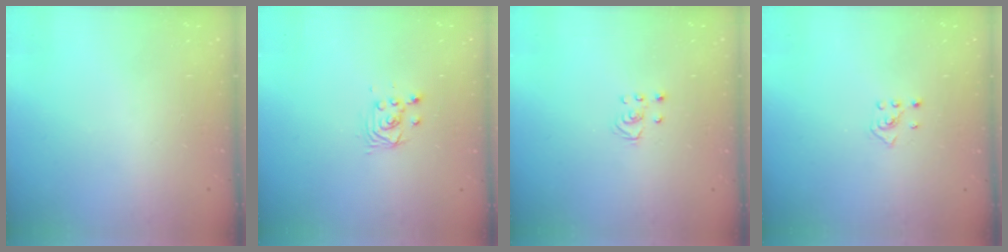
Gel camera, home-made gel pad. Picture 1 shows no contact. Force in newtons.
{"total": 2.9, "press": 2.9, "slide": 0.1}
{"total": 2.5, "press": 2.5, "slide": 0.2}
{"total": 2.5, "press": 2.4, "slide": 0.7}